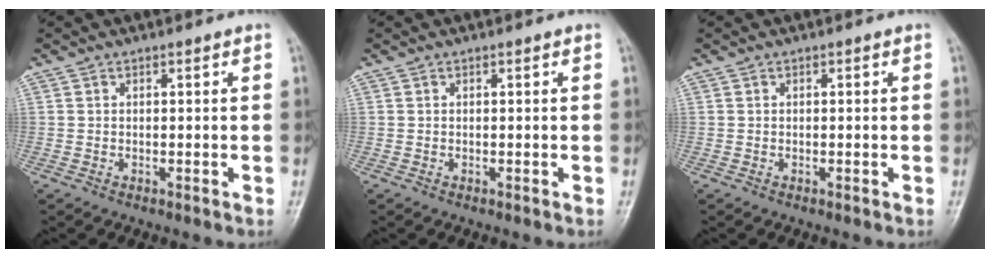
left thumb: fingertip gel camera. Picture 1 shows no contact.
{"total": 0.0}
{"total": 0.0}